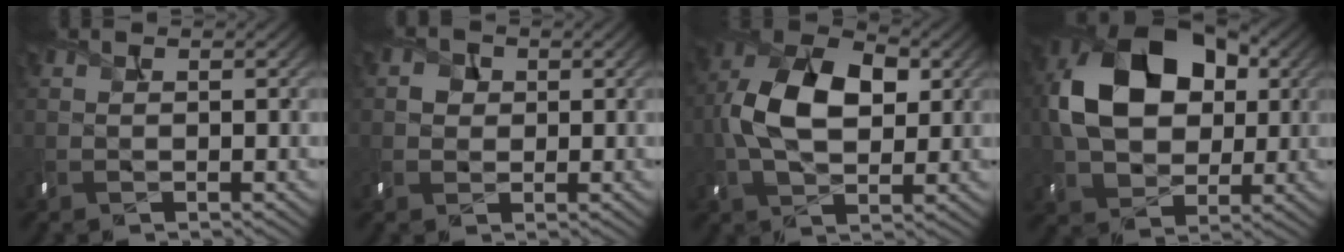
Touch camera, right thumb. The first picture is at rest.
{"total": 2.1, "force": [0.3, 2.0, 0.6], "torque": [-0.013, 0.000, 0.002]}
{"total": 11.6, "force": [1.2, 7.0, 9.1], "torque": [-0.188, 0.016, 0.013]}
{"total": 15.0, "force": [2.5, 10.6, 10.4], "torque": [-0.203, 0.017, 0.042]}